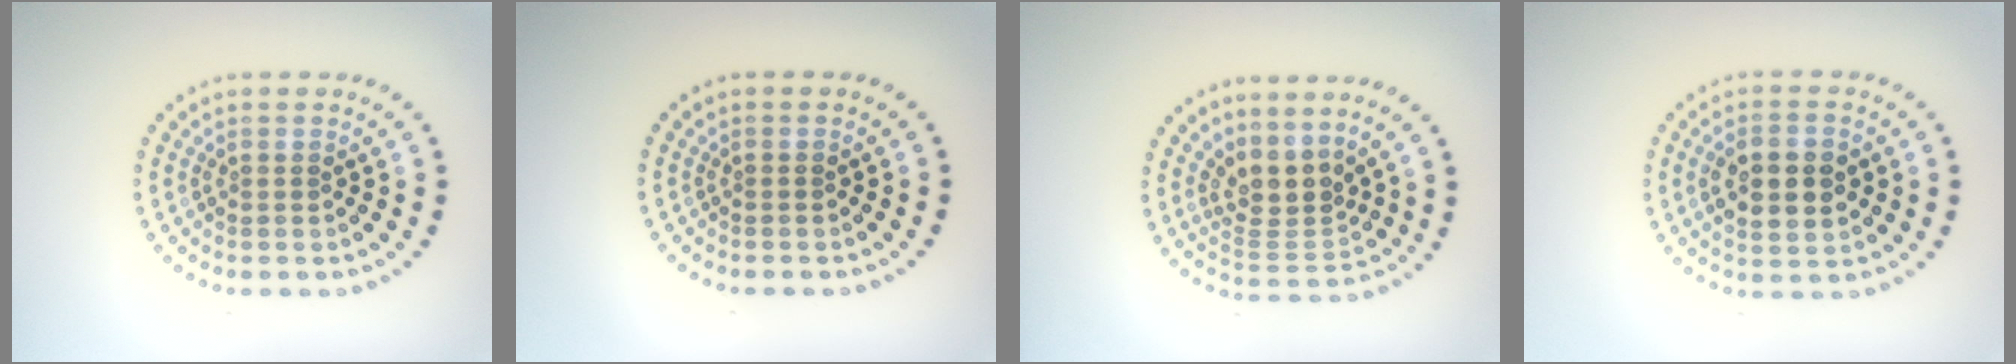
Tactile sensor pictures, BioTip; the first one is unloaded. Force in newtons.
{"total": 0.0}
{"total": 3.4, "press": 2.5, "slide": 2.3}
{"total": 5.3, "press": 5.3, "slide": 0.3}